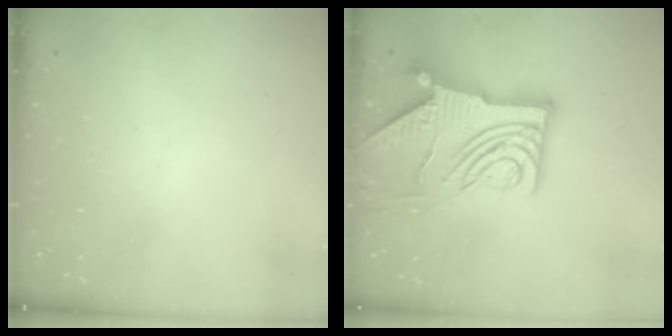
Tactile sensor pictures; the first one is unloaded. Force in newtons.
{"total": 12.2, "press": 12.1, "slide": 1.5}